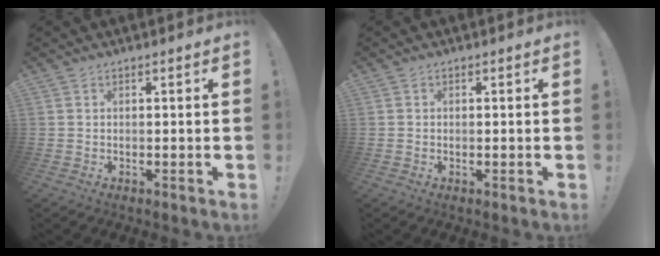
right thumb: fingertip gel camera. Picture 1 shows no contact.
{"total": 0.0}